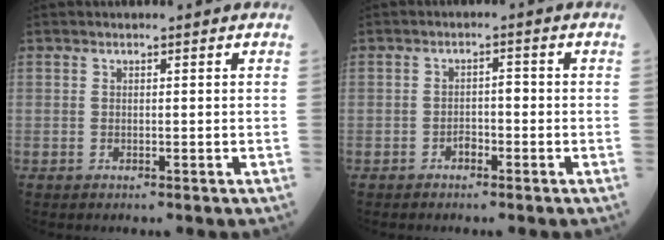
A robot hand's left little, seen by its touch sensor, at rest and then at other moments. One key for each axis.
{"total": 1.9, "fx": -1.2, "fy": 1.1, "fz": 1.1, "tx": -0.012, "ty": 0.006, "tz": -0.022}